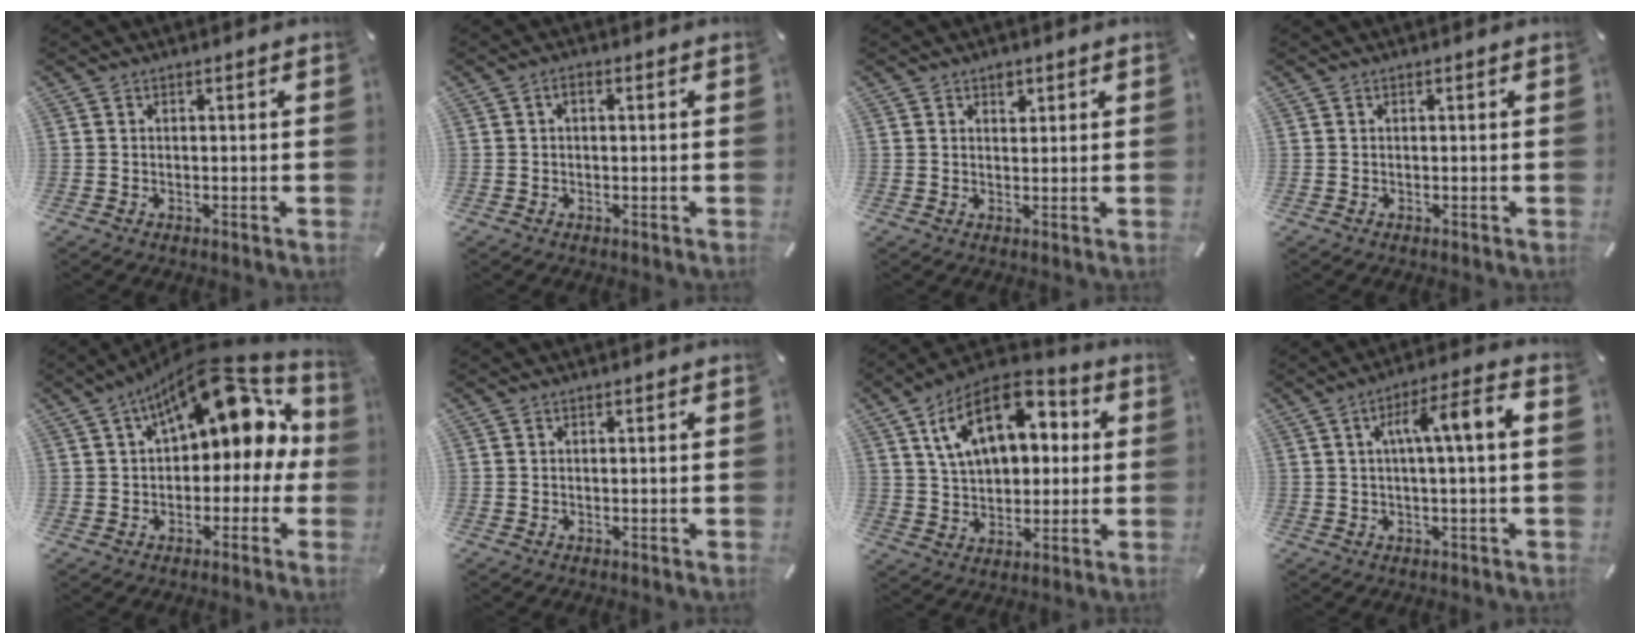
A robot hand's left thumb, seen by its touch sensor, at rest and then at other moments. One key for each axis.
{"total": 1.4, "fx": 0.0, "fy": 0.6, "fz": 1.3, "tx": -0.026, "ty": 0.005, "tz": -0.002}
{"total": 2.0, "fx": 1.2, "fy": 1.4, "fz": 0.8, "tx": 0.000, "ty": -0.005, "tz": 0.018}
{"total": 0.0}
{"total": 16.9, "fx": 8.2, "fy": 8.0, "fz": 12.4, "tx": -0.185, "ty": -0.043, "tz": 0.137}
{"total": 0.0}
{"total": 17.5, "fx": 6.9, "fy": 11.0, "fz": 11.7, "tx": -0.221, "ty": -0.013, "tz": 0.120}
{"total": 8.8, "fx": 1.0, "fy": 1.4, "fz": 8.6, "tx": -0.153, "ty": 0.009, "tz": 0.010}